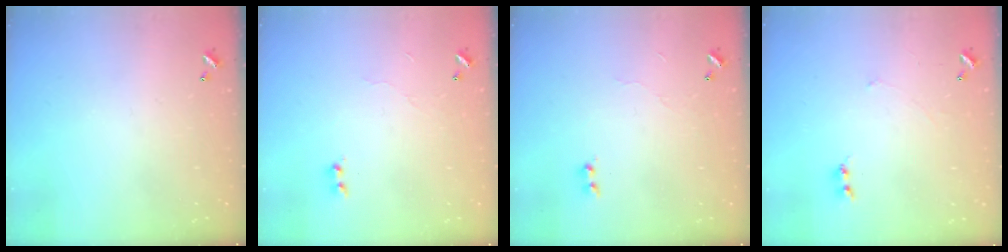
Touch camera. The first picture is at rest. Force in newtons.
{"total": 5.4, "press": 5.4, "slide": 0.3}
{"total": 5.4, "press": 5.4, "slide": 0.3}
{"total": 1.6, "press": 1.5, "slide": 0.5}